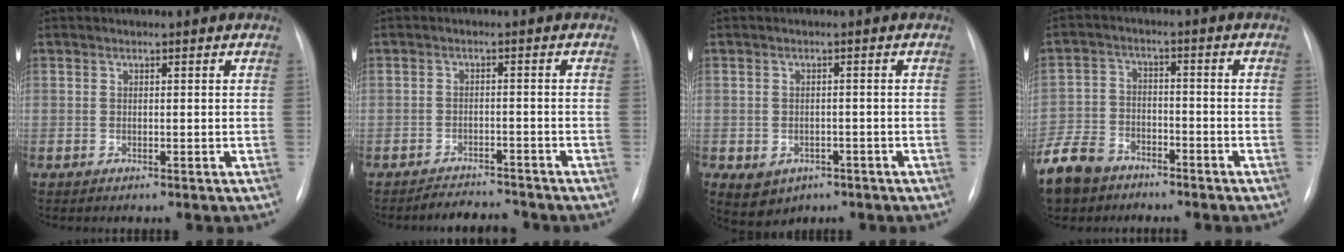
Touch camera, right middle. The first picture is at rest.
{"total": 4.2, "force": [-4.1, 0.9, 0.2], "torque": [-0.006, -0.006, -0.061]}
{"total": 5.0, "force": [-2.3, 4.0, 1.8], "torque": [-0.031, 0.005, -0.016]}
{"total": 10.8, "force": [-7.9, 6.5, 3.5], "torque": [-0.098, -0.004, -0.141]}